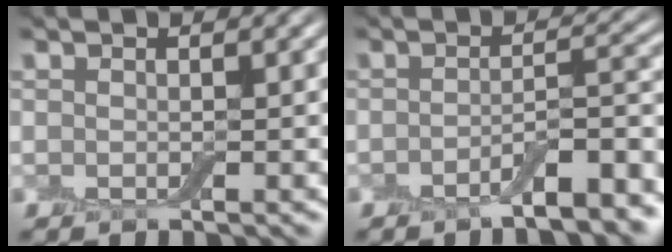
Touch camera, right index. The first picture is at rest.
{"total": 5.1, "force": [-3.0, 1.1, 3.9], "torque": [-0.053, 0.008, -0.051]}